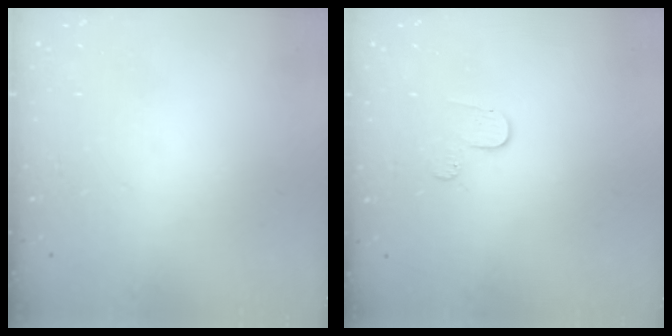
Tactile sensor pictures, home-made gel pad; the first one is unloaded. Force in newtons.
{"total": 4.0, "press": 3.9, "slide": 0.4}